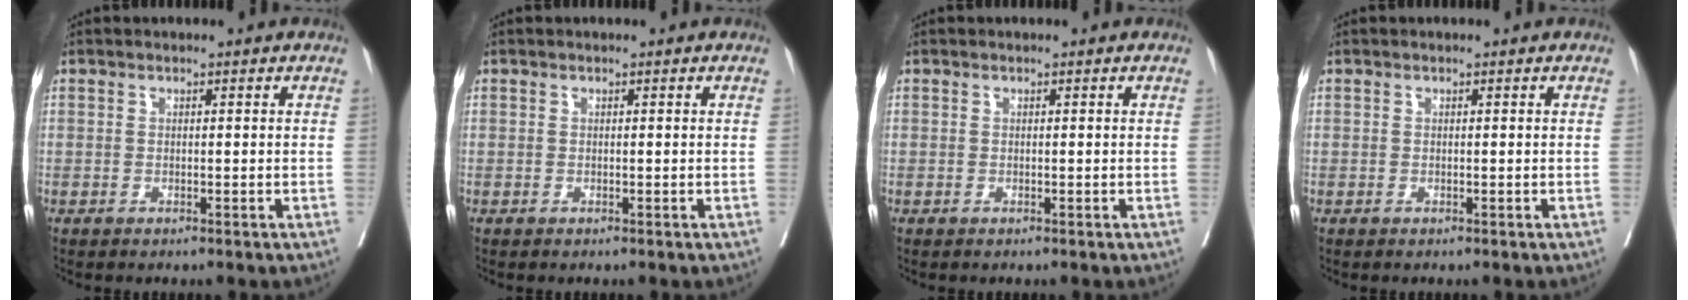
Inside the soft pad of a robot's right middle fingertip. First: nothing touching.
{"total": 0.0}
{"total": 0.0}
{"total": 0.0}